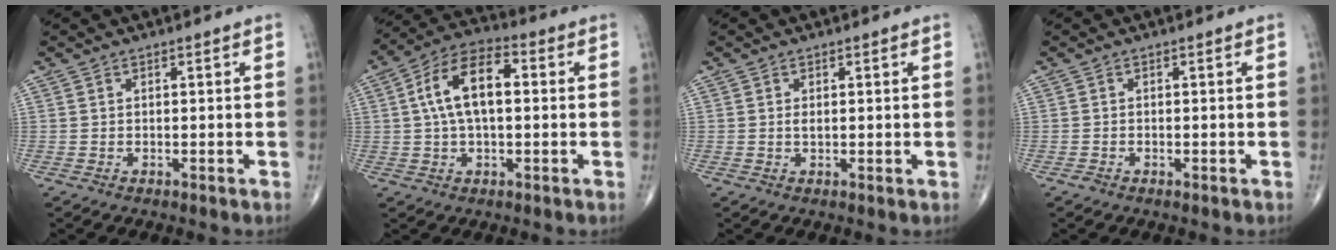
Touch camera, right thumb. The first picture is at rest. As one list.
[{"total": 12.2, "force": [1.6, 6.3, 10.3], "torque": [-0.187, 0.031, 0.020]}, {"total": 1.2, "force": [0.2, 0.5, 1.1], "torque": [-0.022, -0.003, 0.003]}, {"total": 0.7, "force": [-0.4, 0.4, 0.4], "torque": [-0.008, -0.001, -0.010]}]